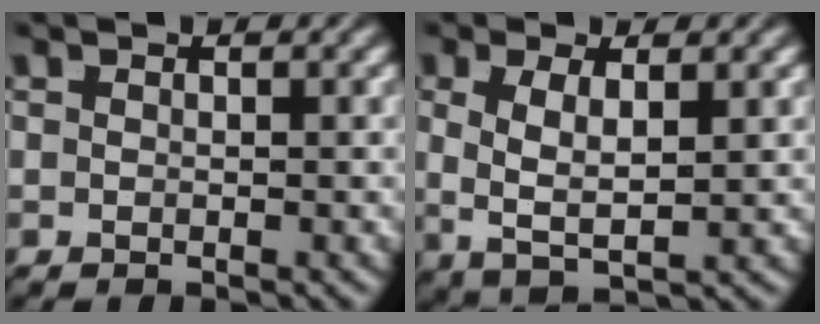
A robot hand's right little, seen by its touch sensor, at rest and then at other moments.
{"total": 4.9, "force": [0.1, 2.9, 4.0], "torque": [-0.090, -0.016, 0.012]}